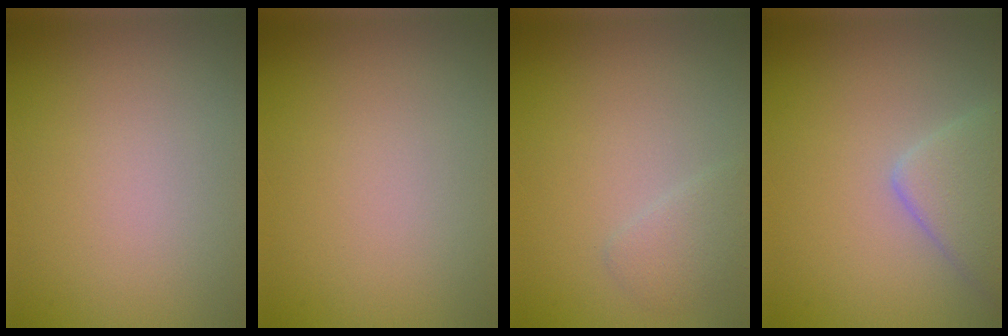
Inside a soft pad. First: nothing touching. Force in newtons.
{"total": 0.0}
{"total": 1.7, "press": 1.7, "slide": 0.0}
{"total": 3.9, "press": 3.9, "slide": 0.1}